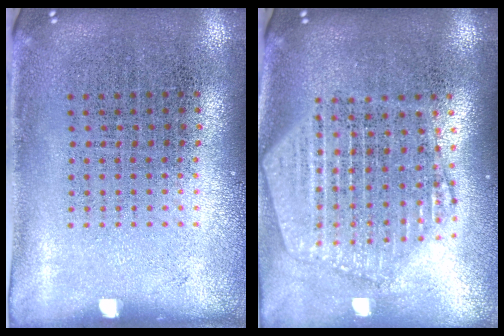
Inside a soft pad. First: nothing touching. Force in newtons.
{"total": 2.4, "press": 2.1, "slide": 1.2}